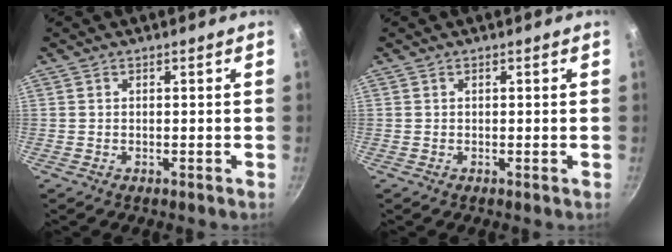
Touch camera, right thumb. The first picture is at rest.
{"total": 0.0}